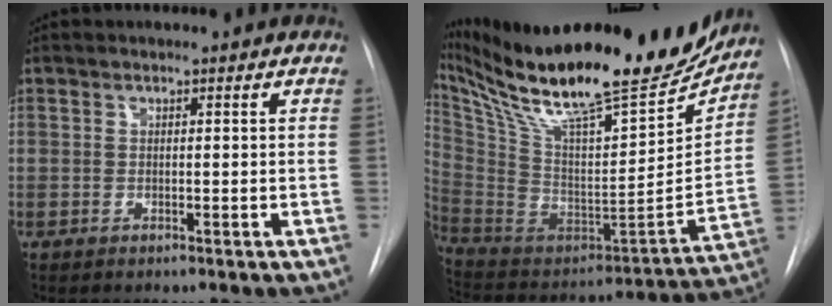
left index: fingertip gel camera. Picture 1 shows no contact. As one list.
[{"total": 34.0, "force": [27.7, 5.8, 18.8], "torque": [-0.335, -0.051, 0.422]}]